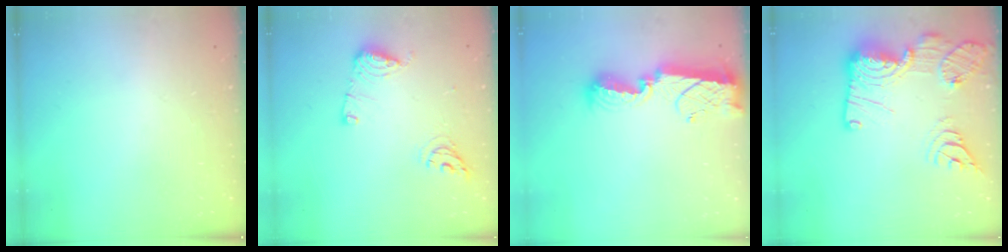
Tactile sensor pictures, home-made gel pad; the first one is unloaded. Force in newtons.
{"total": 10.2, "press": 10.1, "slide": 1.2}
{"total": 12.3, "press": 12.3, "slide": 0.8}
{"total": 22.9, "press": 22.8, "slide": 2.3}